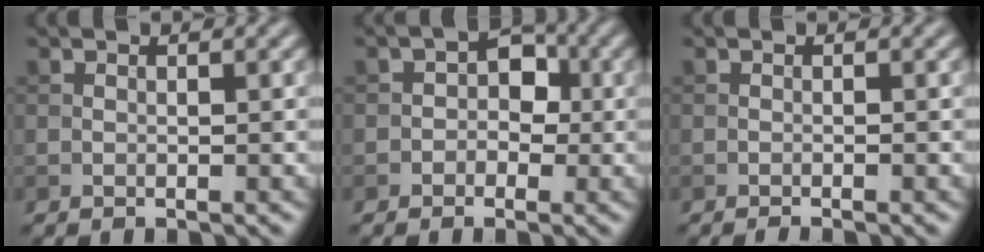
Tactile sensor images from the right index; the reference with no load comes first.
{"total": 2.7, "force": [-0.4, 2.2, 1.5], "torque": [0.000, 0.006, -0.017]}
{"total": 0.7, "force": [-0.5, 0.1, 0.4], "torque": [-0.005, 0.000, -0.010]}